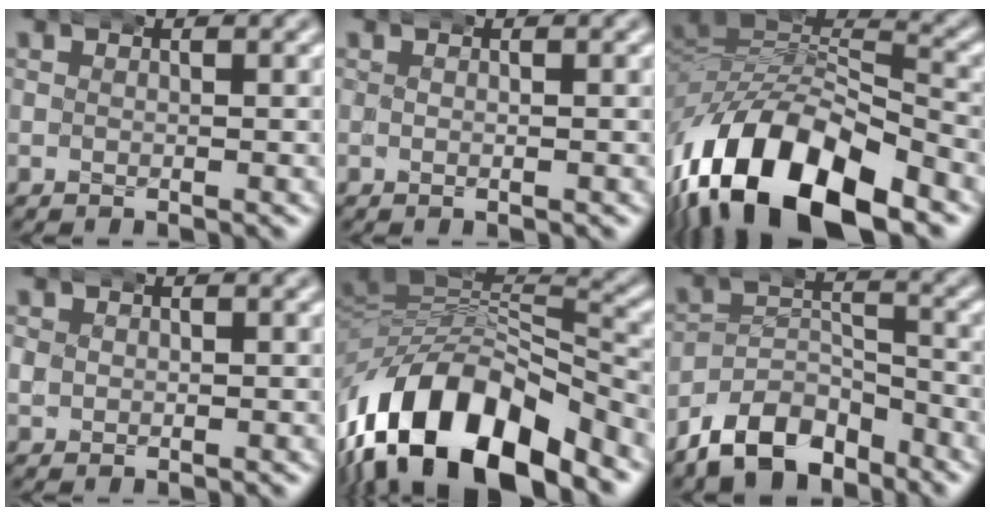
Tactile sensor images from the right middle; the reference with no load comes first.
{"total": 0.0}
{"total": 14.2, "force": [-6.6, 8.2, 9.4], "torque": [-0.194, -0.048, -0.082]}
{"total": 1.5, "force": [0.4, 1.4, 0.4], "torque": [-0.021, -0.005, 0.010]}
{"total": 15.2, "force": [-6.1, 9.6, 10.1], "torque": [-0.194, -0.043, -0.078]}
{"total": 8.2, "force": [-6.0, 4.9, 2.8], "torque": [-0.049, -0.026, -0.099]}